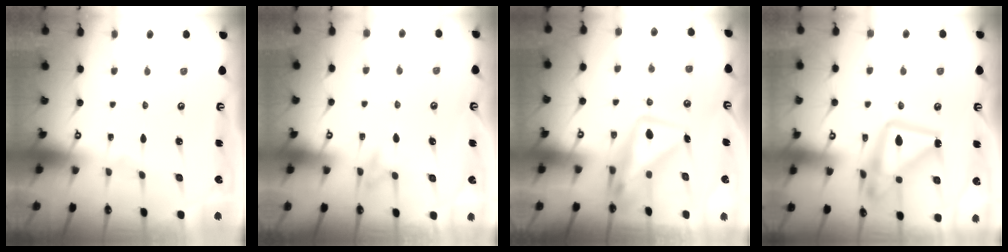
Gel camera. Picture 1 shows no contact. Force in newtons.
{"total": 7.2, "press": 7.1, "slide": 0.6}
{"total": 11.3, "press": 11.2, "slide": 0.9}
{"total": 18.7, "press": 18.6, "slide": 1.7}